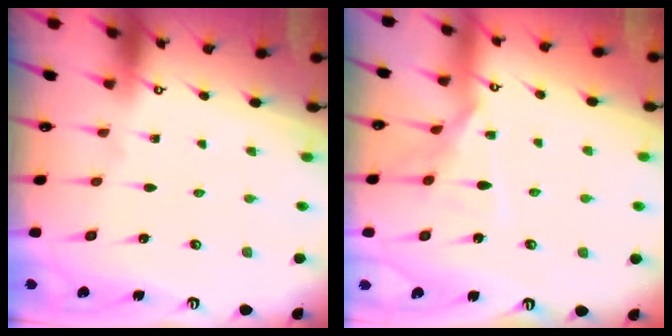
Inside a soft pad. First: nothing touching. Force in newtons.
{"total": 10.3, "press": 10.3, "slide": 0.9}